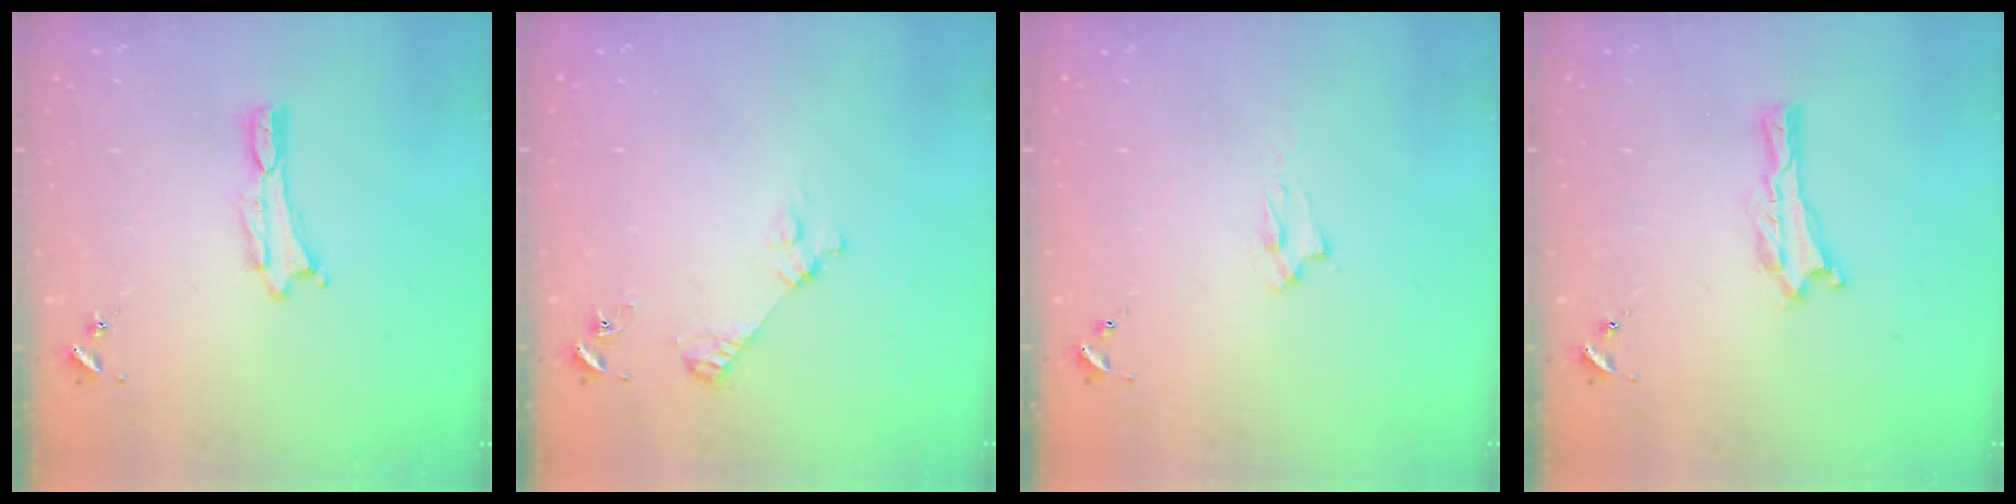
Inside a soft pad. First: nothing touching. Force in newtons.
{"total": 3.3, "press": 3.3, "slide": 0.3}
{"total": 1.4, "press": 1.3, "slide": 0.3}
{"total": 0.0}